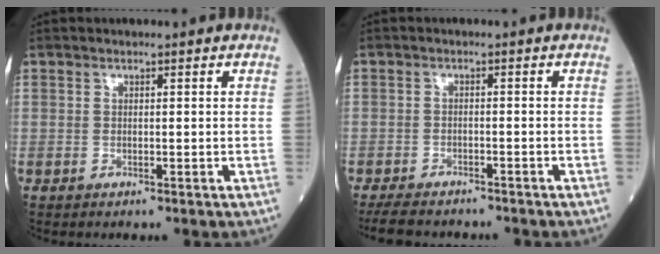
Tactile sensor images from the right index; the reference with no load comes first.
{"total": 6.1, "force": [-5.4, 1.8, 2.0], "torque": [-0.031, -0.009, -0.083]}